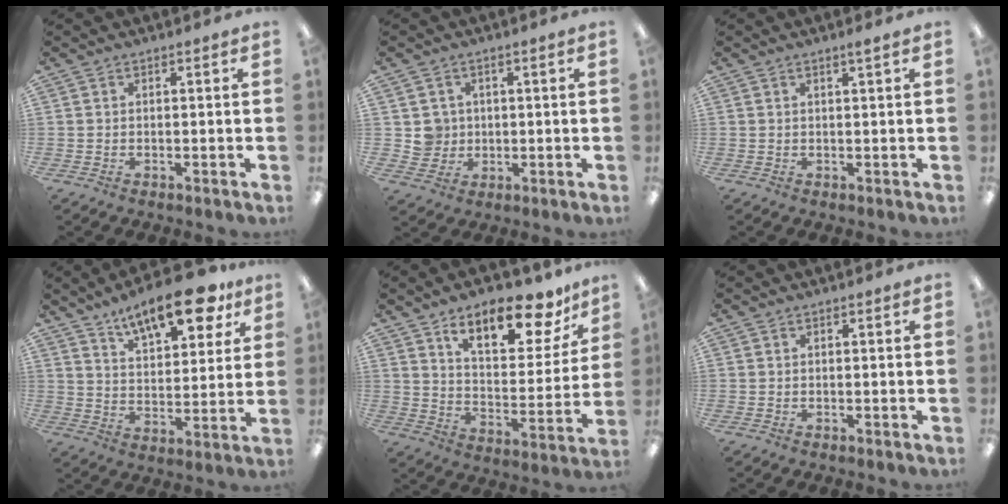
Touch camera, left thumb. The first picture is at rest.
{"total": 4.6, "force": [0.8, 4.5, 0.2], "torque": [-0.003, 0.003, 0.015]}
{"total": 1.3, "force": [0.8, 0.0, 1.0], "torque": [-0.020, 0.000, 0.014]}
{"total": 16.3, "force": [11.5, 6.1, 9.8], "torque": [-0.145, -0.058, 0.190]}
{"total": 18.3, "force": [12.8, 7.3, 10.9], "torque": [-0.158, -0.072, 0.210]}
{"total": 0.0}